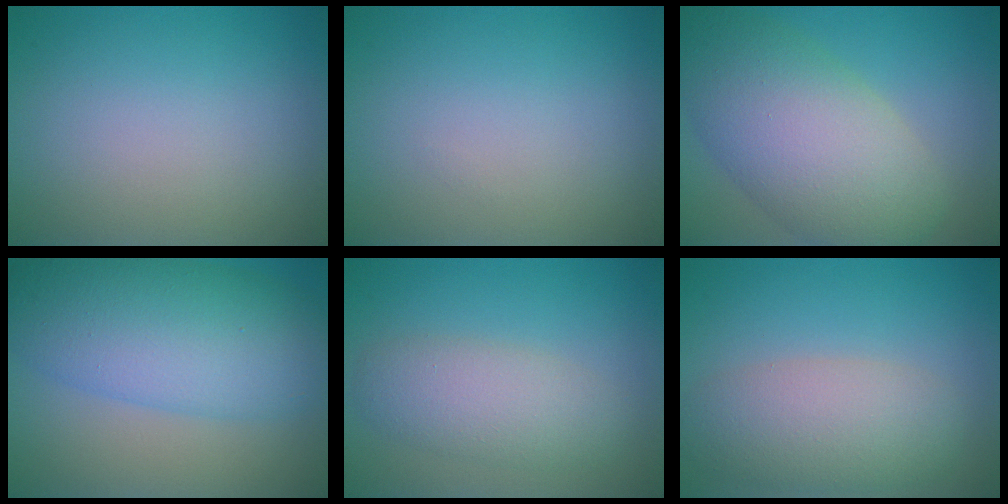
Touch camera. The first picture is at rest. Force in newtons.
{"total": 0.0}
{"total": 10.4, "press": 10.4, "slide": 0.6}
{"total": 9.7, "press": 9.7, "slide": 0.1}
{"total": 4.0, "press": 4.0, "slide": 0.1}
{"total": 5.3, "press": 5.3, "slide": 0.2}